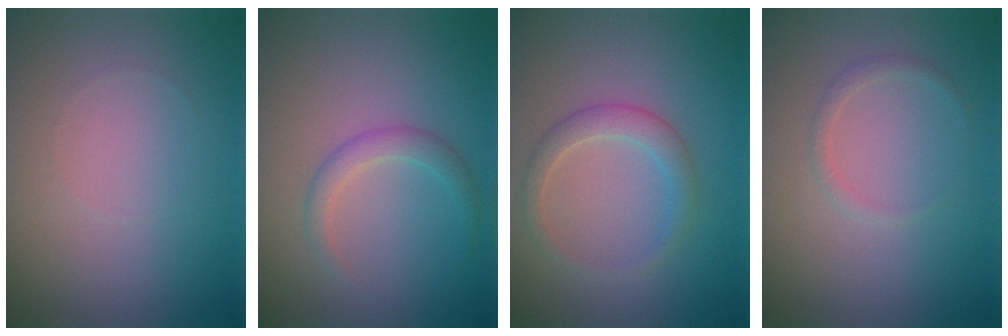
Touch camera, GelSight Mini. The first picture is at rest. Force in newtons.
{"total": 1.8, "press": 1.8, "slide": 0.2}
{"total": 2.2, "press": 2.2, "slide": 0.1}
{"total": 0.9, "press": 0.9, "slide": 0.1}